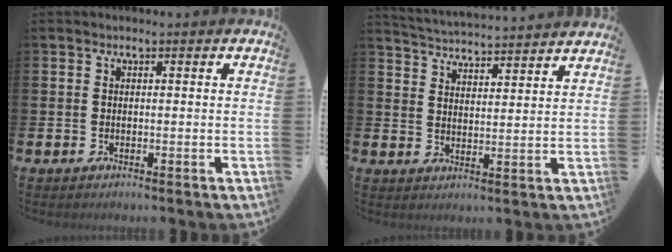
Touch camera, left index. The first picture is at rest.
{"total": 4.6, "force": [4.6, -0.2, -0.1], "torque": [-0.019, -0.035, 0.080]}